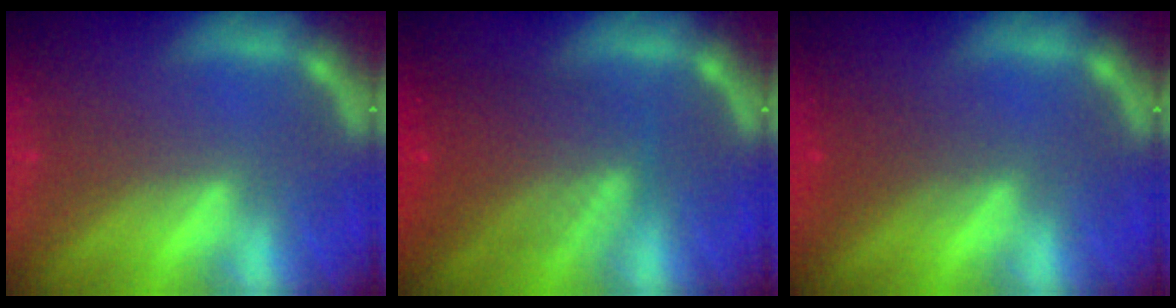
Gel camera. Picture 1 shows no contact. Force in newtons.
{"total": 6.6}
{"total": 2.0}